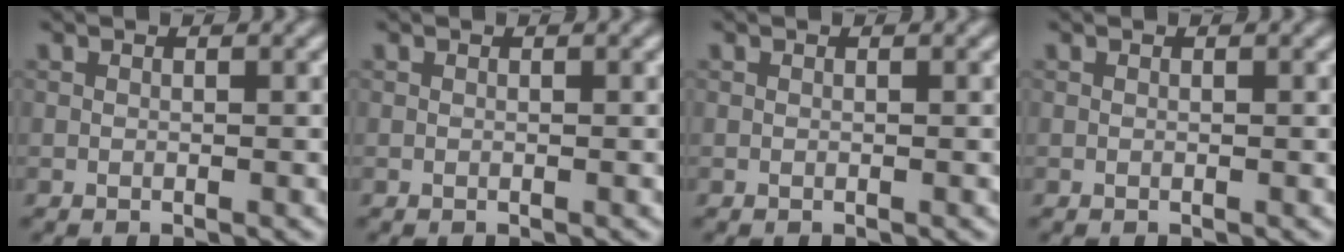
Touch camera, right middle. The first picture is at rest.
{"total": 0.0}
{"total": 0.0}
{"total": 0.0}